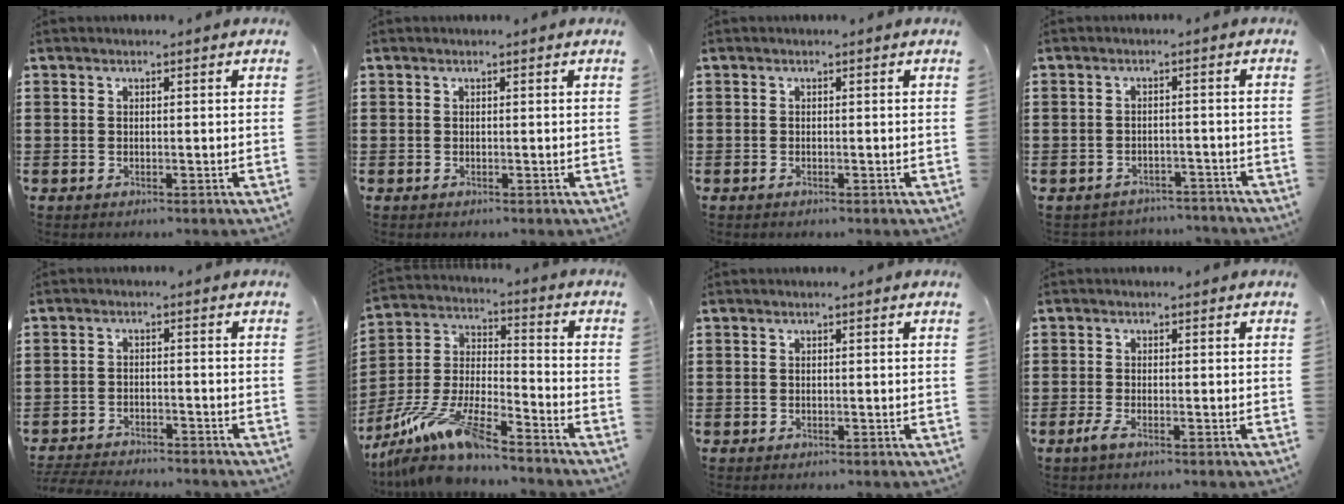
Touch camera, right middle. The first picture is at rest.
{"total": 0.0}
{"total": 0.0}
{"total": 2.4, "force": [-2.4, 0.5, -0.1], "torque": [-0.006, -0.001, -0.052]}
{"total": 3.6, "force": [-3.5, 0.3, 0.4], "torque": [-0.015, -0.003, -0.077]}
{"total": 11.0, "force": [-9.4, 1.2, 5.7], "torque": [-0.121, 0.008, -0.190]}
{"total": 0.0}
{"total": 1.7, "force": [-0.8, 0.3, 1.4], "torque": [-0.040, -0.008, -0.018]}